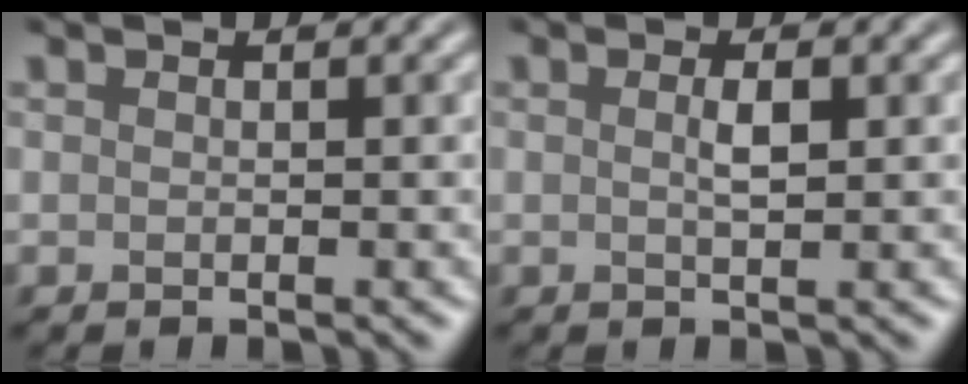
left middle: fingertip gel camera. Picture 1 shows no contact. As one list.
[{"total": 1.4, "force": [0.2, 0.3, 1.4], "torque": [-0.026, 0.003, 0.002]}]